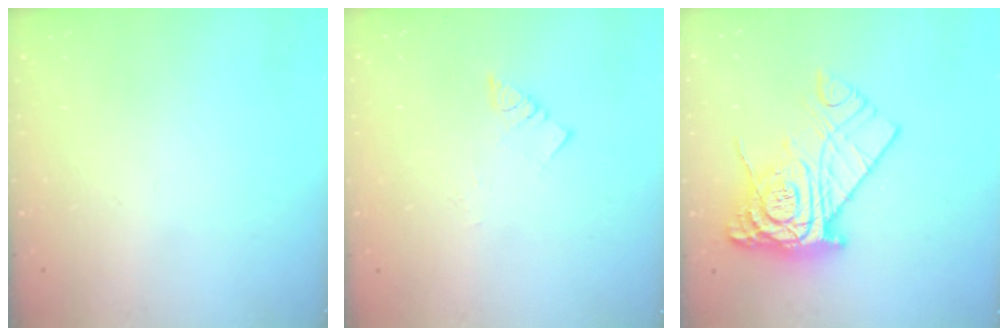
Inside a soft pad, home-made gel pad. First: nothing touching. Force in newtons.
{"total": 1.7, "press": 1.7, "slide": 0.1}
{"total": 16.7, "press": 16.7, "slide": 1.5}